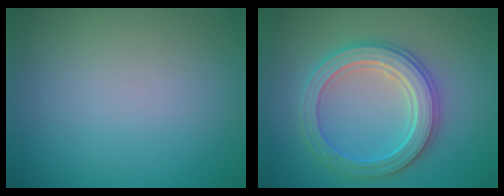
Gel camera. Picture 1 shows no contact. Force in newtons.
{"total": 5.4, "press": 5.3, "slide": 1.0}